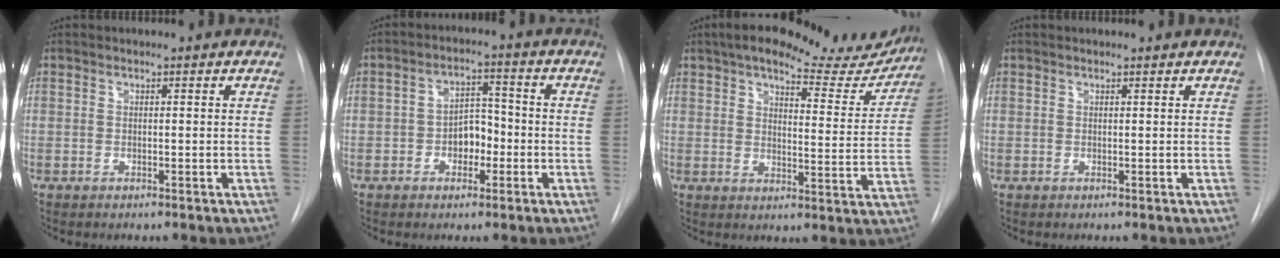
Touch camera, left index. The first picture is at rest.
{"total": 5.0, "force": [-1.6, 3.1, 3.6], "torque": [-0.055, 0.017, -0.027]}
{"total": 19.2, "force": [16.5, 5.3, 8.2], "torque": [-0.104, -0.012, 0.200]}
{"total": 0.9, "force": [0.9, 0.0, 0.0], "torque": [-0.006, 0.005, 0.011]}